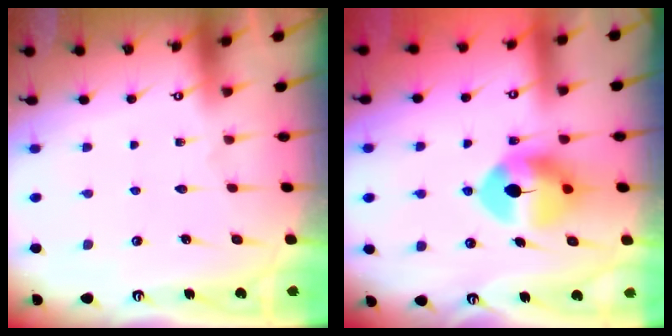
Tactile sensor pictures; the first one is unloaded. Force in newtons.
{"total": 10.0, "press": 9.9, "slide": 1.5}